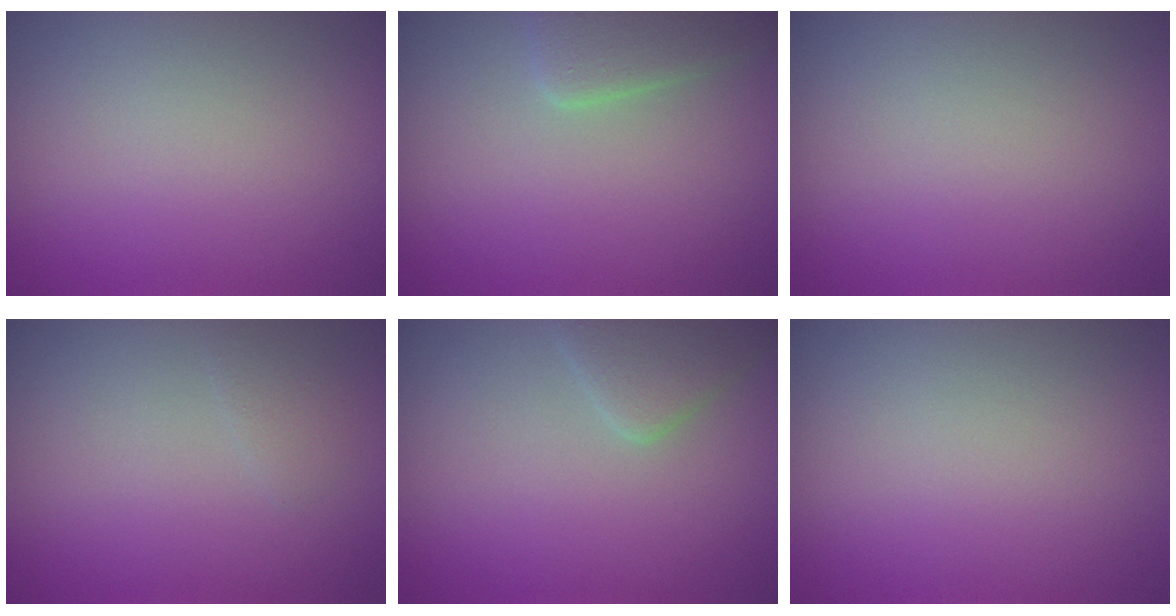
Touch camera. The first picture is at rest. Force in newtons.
{"total": 2.9, "press": 2.9, "slide": 0.3}
{"total": 0.0}
{"total": 0.9, "press": 0.9, "slide": 0.0}
{"total": 2.9, "press": 2.9, "slide": 0.2}
{"total": 0.0}